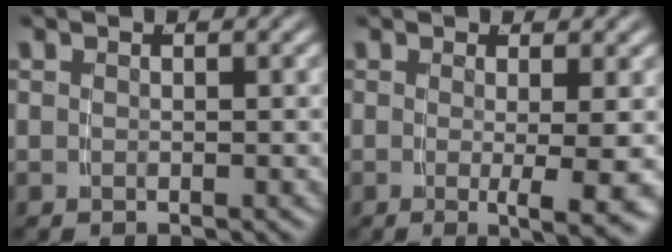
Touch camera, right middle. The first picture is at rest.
{"total": 4.3, "force": [-1.9, -0.4, 3.9], "torque": [-0.050, -0.020, -0.023]}